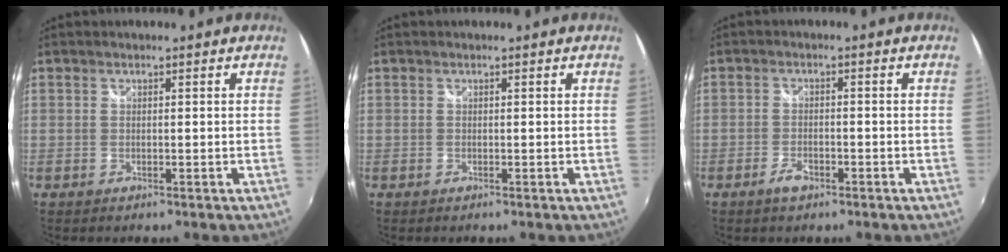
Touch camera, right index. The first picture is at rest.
{"total": 0.0}
{"total": 3.0, "force": [-2.1, 1.4, 1.7], "torque": [-0.041, -0.003, -0.040]}